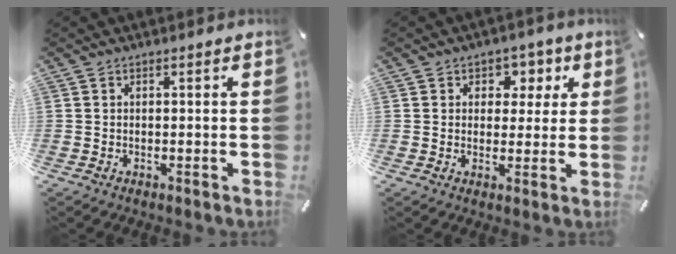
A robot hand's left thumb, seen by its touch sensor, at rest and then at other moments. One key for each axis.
{"total": 5.4, "fx": 1.3, "fy": 4.9, "fz": 1.7, "tx": -0.002, "ty": -0.007, "tz": 0.013}